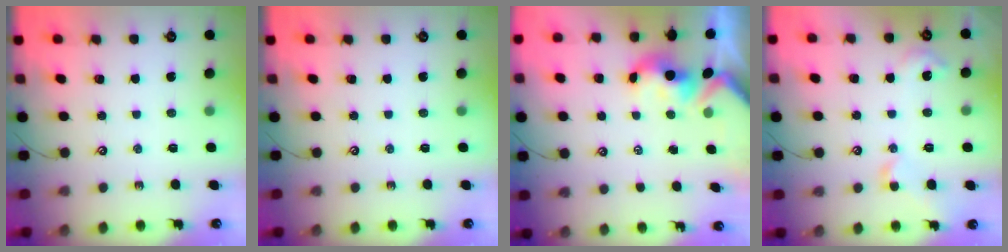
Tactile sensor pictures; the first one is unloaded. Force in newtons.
{"total": 0.0}
{"total": 1.7, "press": 1.5, "slide": 0.7}
{"total": 4.1, "press": 4.0, "slide": 0.7}